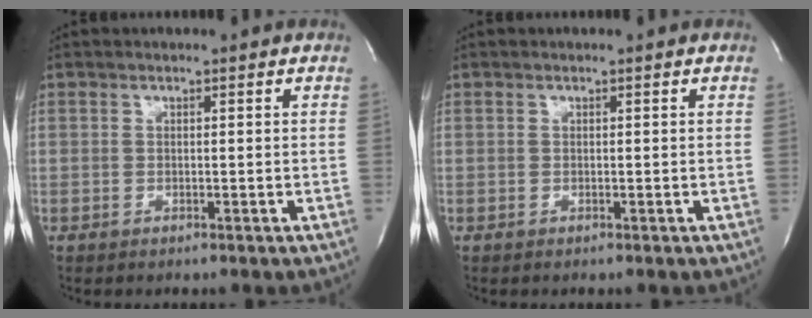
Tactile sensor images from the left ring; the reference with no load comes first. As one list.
[{"total": 0.0}]